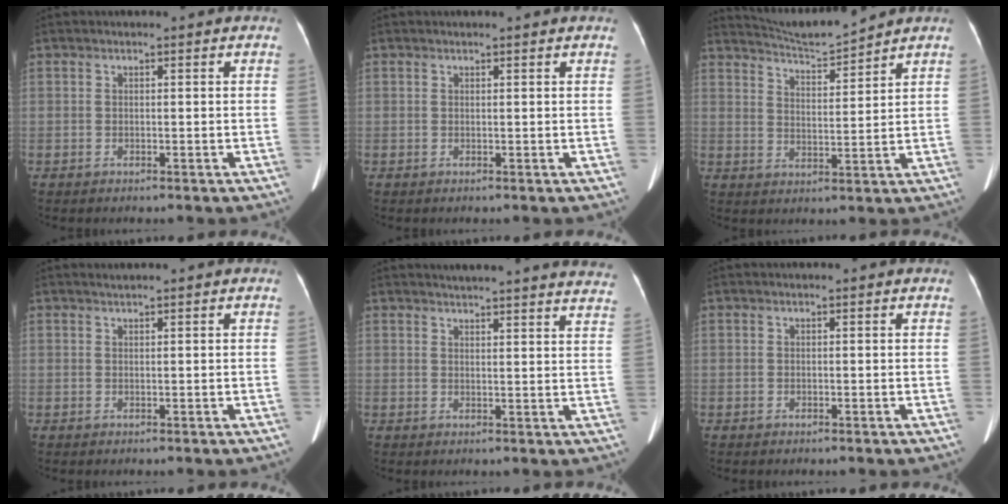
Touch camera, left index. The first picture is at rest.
{"total": 0.9, "force": [0.8, 0.0, 0.3], "torque": [-0.013, 0.007, 0.012]}
{"total": 6.8, "force": [6.7, -1.1, 0.6], "torque": [-0.024, -0.002, 0.124]}
{"total": 0.5, "force": [0.5, -0.1, 0.3], "torque": [-0.008, 0.005, 0.014]}
{"total": 20.2, "force": [19.1, 1.3, 6.4], "torque": [-0.083, -0.047, 0.209]}
{"total": 0.0}